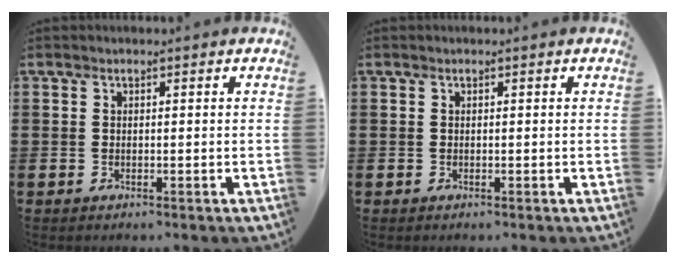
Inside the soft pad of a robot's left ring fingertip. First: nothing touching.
{"total": 0.0}